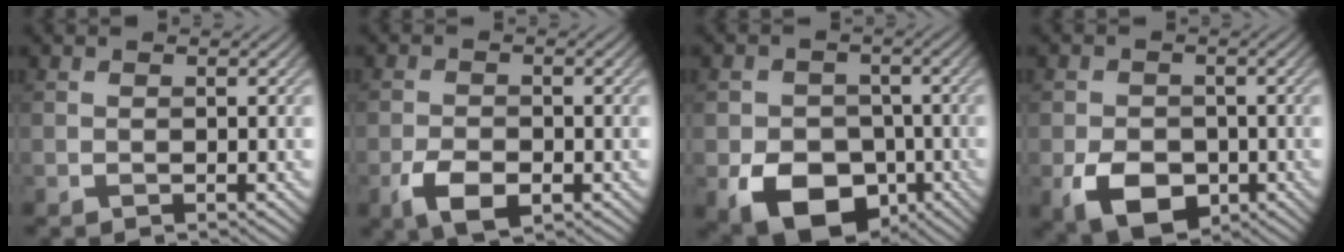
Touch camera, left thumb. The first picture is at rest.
{"total": 4.6, "force": [-2.2, 2.5, 3.2], "torque": [-0.065, -0.009, -0.044]}
{"total": 9.9, "force": [-4.2, 7.2, 5.3], "torque": [-0.099, -0.028, -0.077]}
{"total": 6.5, "force": [-2.5, 4.6, 3.8], "torque": [-0.077, -0.016, -0.047]}